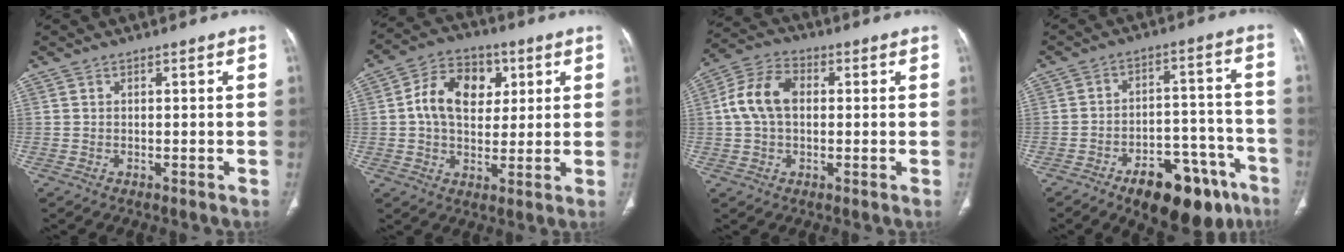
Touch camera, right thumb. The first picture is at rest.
{"total": 12.4, "force": [2.7, 8.8, 8.3], "torque": [-0.113, 0.006, 0.038]}
{"total": 9.8, "force": [0.9, 6.6, 7.2], "torque": [-0.144, 0.026, 0.011]}
{"total": 18.0, "force": [-11.1, 8.2, 11.6], "torque": [-0.106, 0.078, -0.157]}